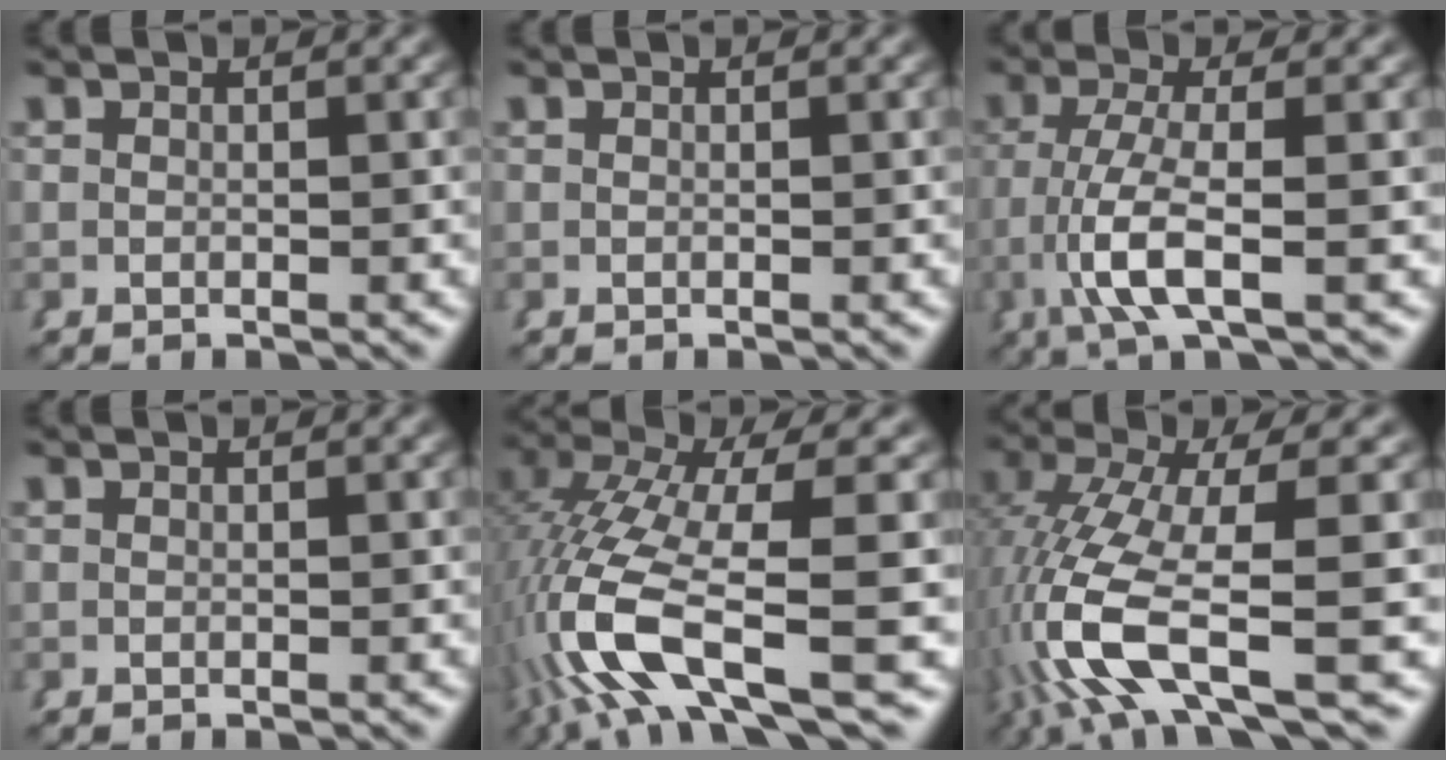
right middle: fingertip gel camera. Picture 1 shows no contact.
{"total": 0.0}
{"total": 5.2, "force": [-0.8, 1.1, 5.0], "torque": [-0.118, -0.017, -0.002]}
{"total": 0.0}
{"total": 9.1, "force": [-2.0, 4.0, 7.9], "torque": [-0.177, -0.034, -0.016]}
{"total": 8.6, "force": [-2.2, 2.9, 7.8], "torque": [-0.175, -0.033, -0.014]}